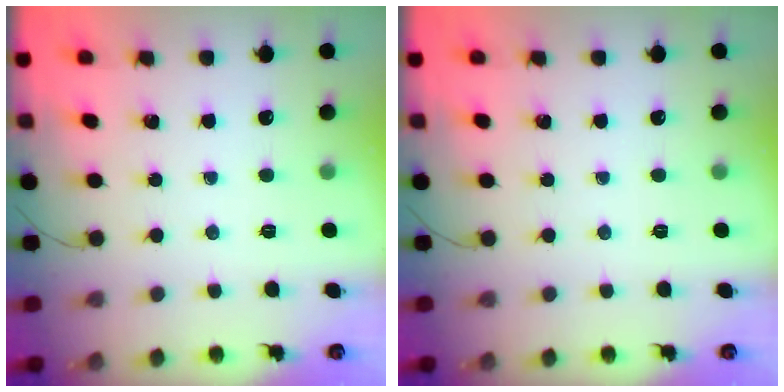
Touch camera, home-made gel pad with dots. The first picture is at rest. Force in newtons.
{"total": 0.0}